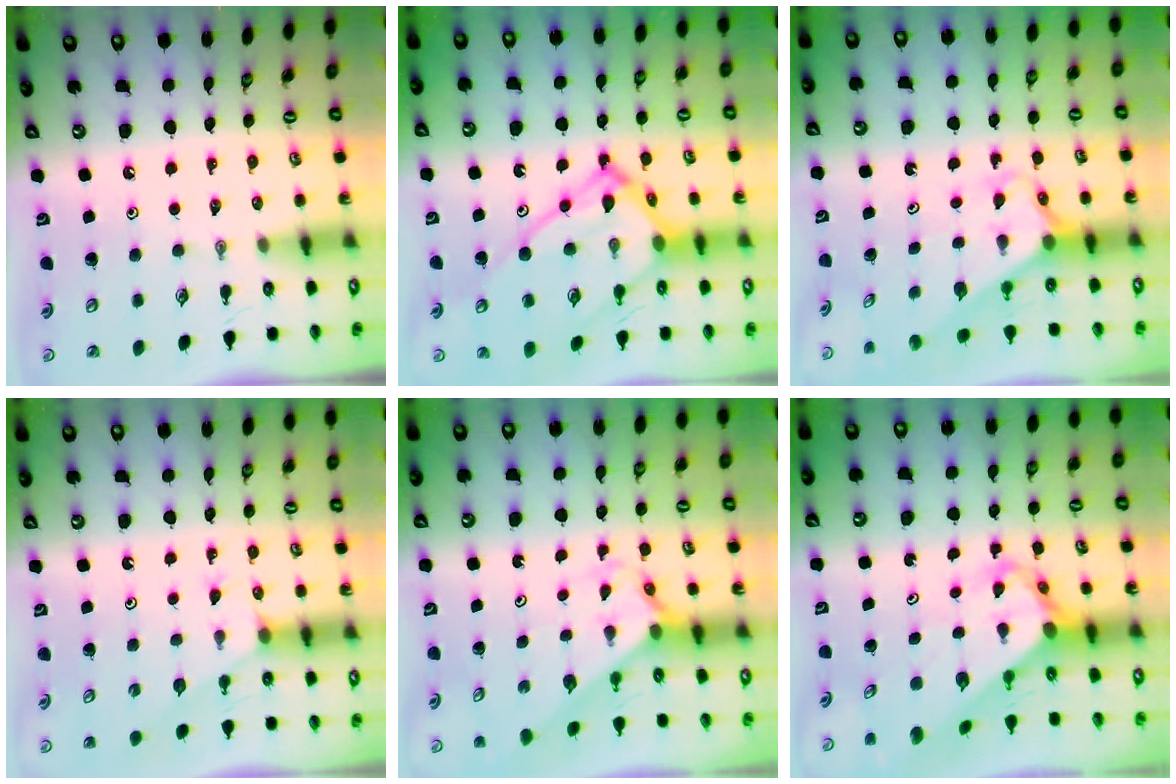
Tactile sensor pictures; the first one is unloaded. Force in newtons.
{"total": 20.0, "press": 19.8, "slide": 2.3}
{"total": 2.4, "press": 2.4, "slide": 0.1}
{"total": 5.2, "press": 5.2, "slide": 0.4}
{"total": 2.0, "press": 2.0, "slide": 0.1}
{"total": 3.7, "press": 3.7, "slide": 0.4}